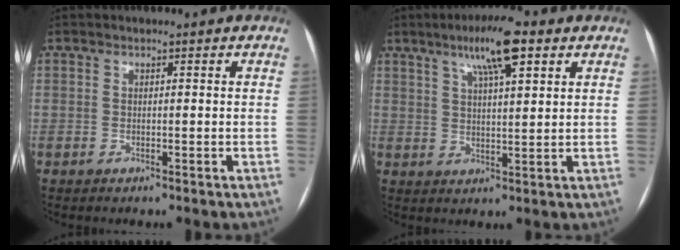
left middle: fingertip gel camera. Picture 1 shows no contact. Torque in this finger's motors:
{"motor_torque": [0.96, -0.89, 0.19, 0.02]}